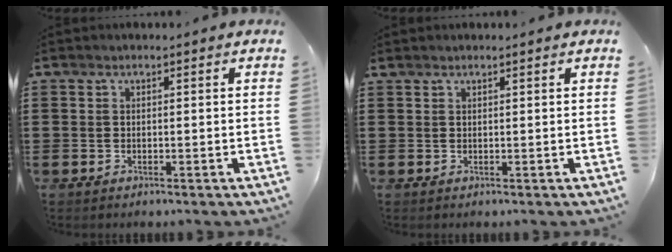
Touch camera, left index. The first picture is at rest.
{"total": 0.5, "force": [0.5, 0.0, 0.2], "torque": [-0.005, -0.001, 0.011]}